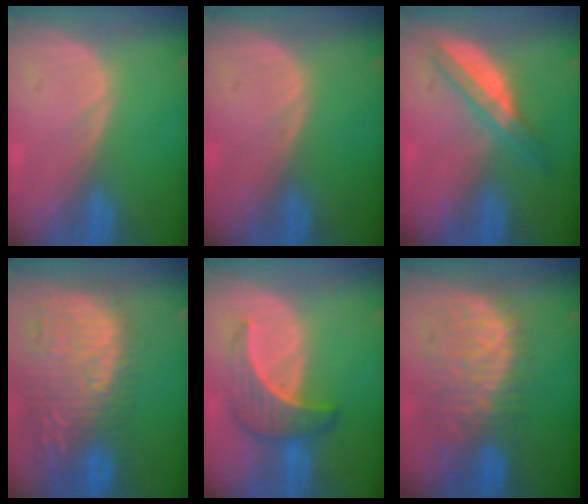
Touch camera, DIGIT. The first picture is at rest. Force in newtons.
{"total": 0.0}
{"total": 6.2, "press": 5.4, "slide": 3.1}
{"total": 14.4, "press": 12.5, "slide": 7.2}
{"total": 6.2, "press": 5.9, "slide": 1.7}
{"total": 10.4, "press": 9.4, "slide": 4.6}